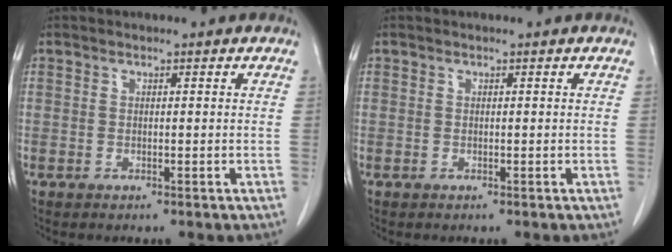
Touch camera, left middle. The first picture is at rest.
{"total": 0.0}